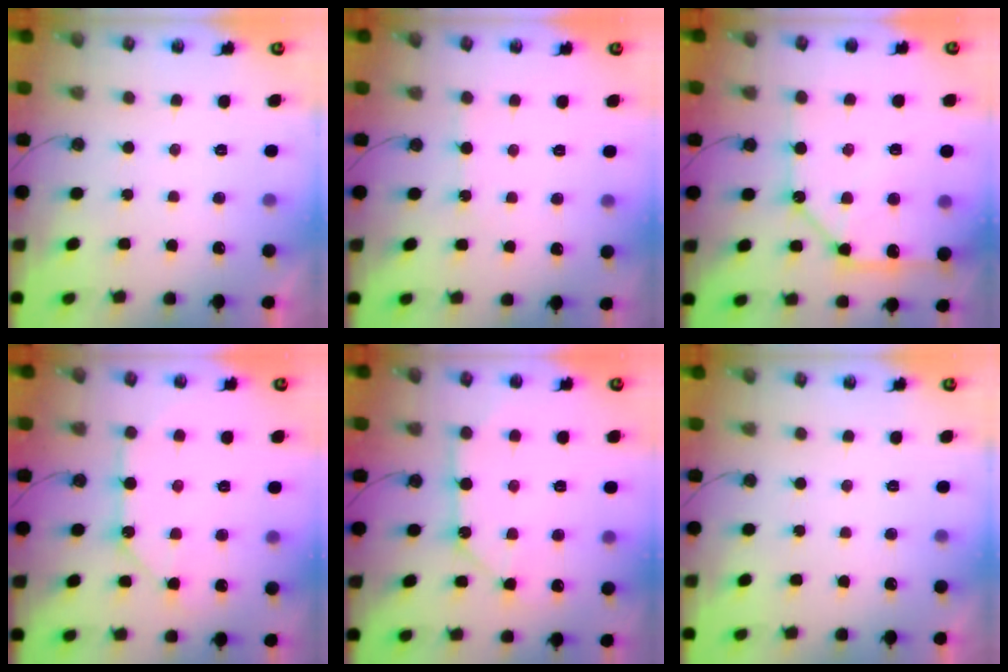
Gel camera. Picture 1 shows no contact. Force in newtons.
{"total": 3.8, "press": 3.8, "slide": 0.4}
{"total": 14.7, "press": 14.6, "slide": 1.6}
{"total": 12.0, "press": 12.0, "slide": 1.0}
{"total": 10.7, "press": 10.6, "slide": 1.2}
{"total": 0.0}